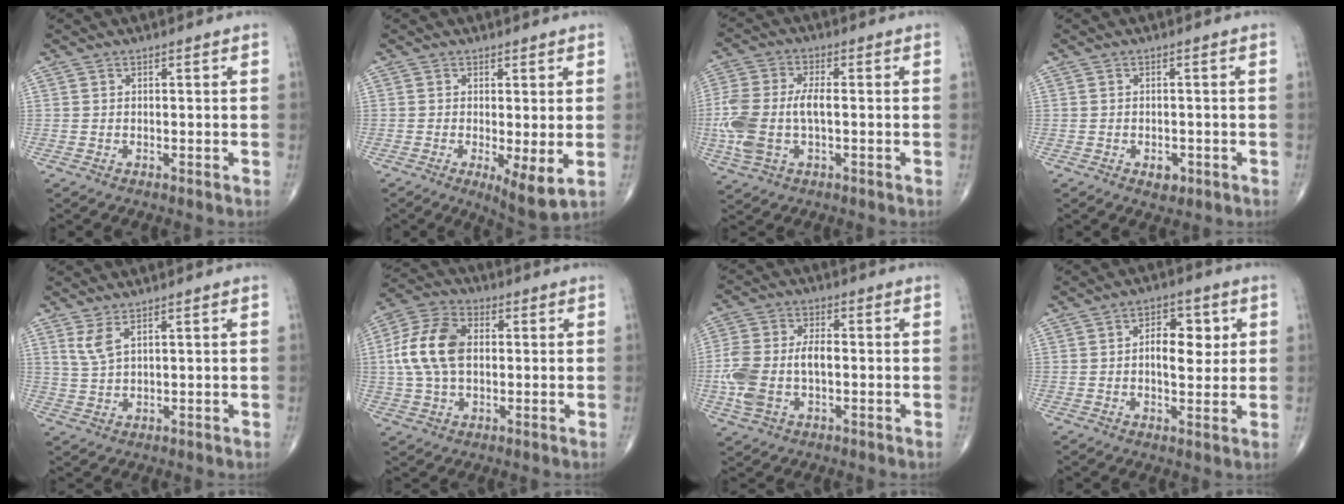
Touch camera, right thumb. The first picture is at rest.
{"total": 6.3, "force": [-1.0, 1.8, 6.0], "torque": [-0.099, -0.023, -0.015]}
{"total": 11.8, "force": [-1.2, 6.0, 10.0], "torque": [-0.246, 0.013, -0.022]}
{"total": 2.4, "force": [-1.0, 1.6, 1.5], "torque": [-0.013, 0.001, -0.009]}
{"total": 3.5, "force": [2.0, 1.0, 2.6], "torque": [-0.062, -0.009, 0.050]}
{"total": 12.6, "force": [1.0, 7.9, 9.7], "torque": [-0.193, 0.020, 0.014]}
{"total": 11.2, "force": [-1.5, 6.4, 9.0], "torque": [-0.206, 0.019, -0.029]}
{"total": 7.5, "force": [1.3, 4.3, 6.0], "torque": [-0.063, 0.001, 0.017]}